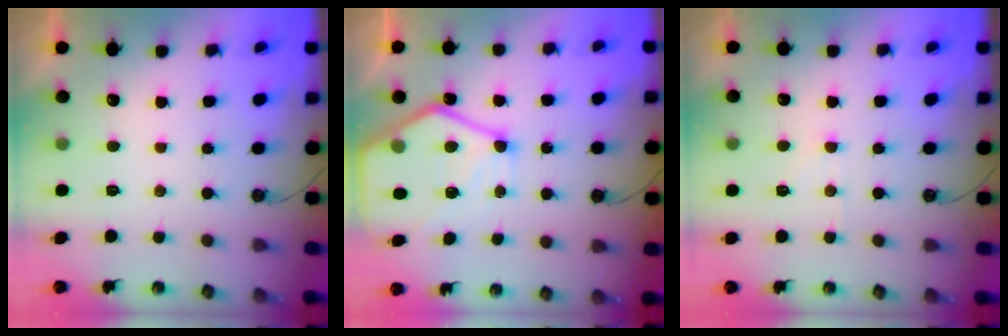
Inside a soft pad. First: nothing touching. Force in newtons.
{"total": 16.0, "press": 15.9, "slide": 1.5}
{"total": 3.4, "press": 3.3, "slide": 0.5}